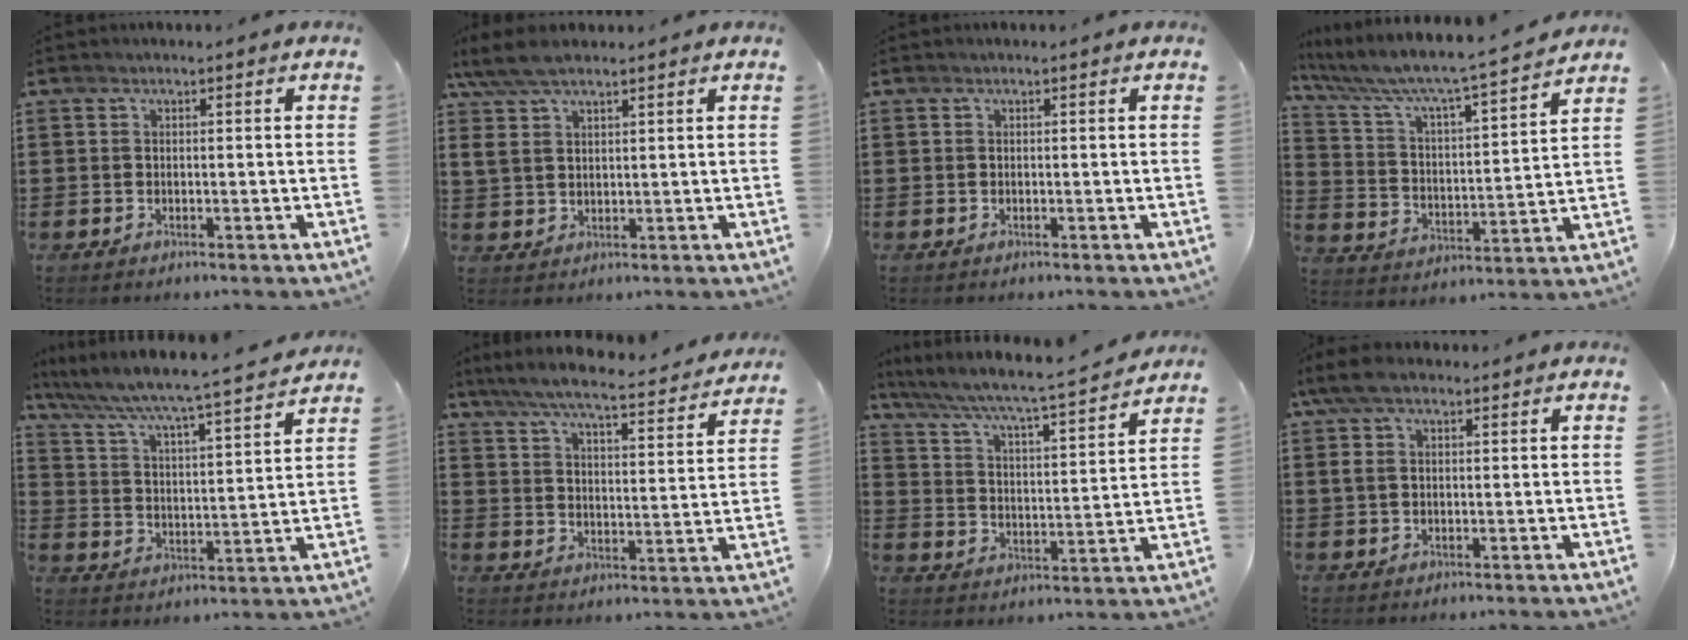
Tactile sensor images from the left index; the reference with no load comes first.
{"total": 6.8, "force": [4.4, 2.9, 4.3], "torque": [-0.108, 0.003, 0.080]}
{"total": 0.0}
{"total": 5.9, "force": [5.2, 0.3, 2.7], "torque": [-0.080, -0.046, 0.077]}
{"total": 4.7, "force": [4.2, -0.4, 2.0], "torque": [-0.063, -0.040, 0.059]}
{"total": 6.5, "force": [5.9, -0.1, 2.8], "torque": [-0.080, -0.041, 0.096]}
{"total": 5.1, "force": [4.6, -0.3, 2.4], "torque": [-0.069, -0.039, 0.066]}
{"total": 5.4, "force": [2.3, 2.6, 4.2], "torque": [-0.101, 0.007, 0.037]}